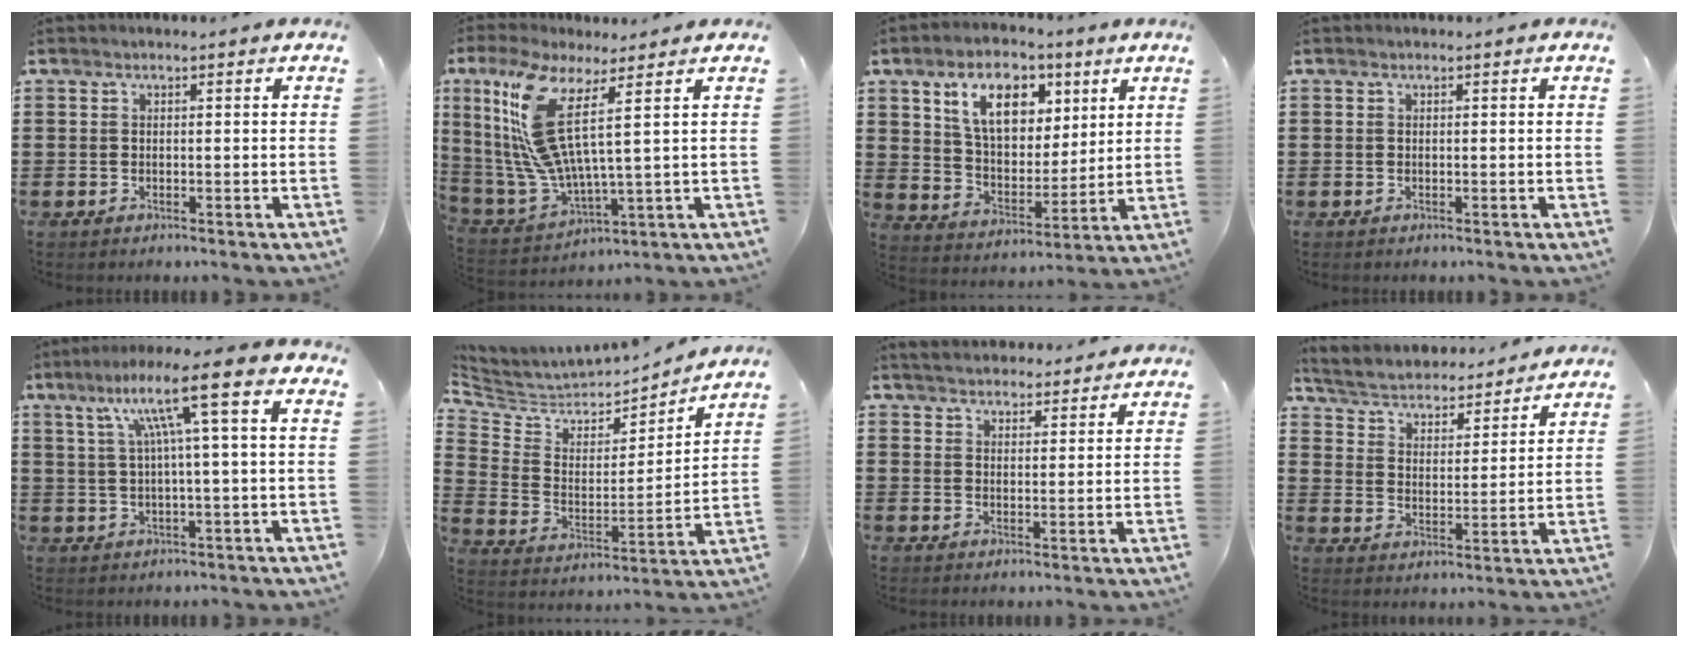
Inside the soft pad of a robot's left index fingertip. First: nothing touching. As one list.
[{"total": 12.9, "force": [5.9, 2.9, 11.1], "torque": [-0.271, -0.032, 0.095]}, {"total": 10.3, "force": [5.7, 6.2, 6.0], "torque": [-0.116, 0.002, 0.097]}, {"total": 0.0}, {"total": 10.4, "force": [3.2, 0.7, 9.8], "torque": [-0.193, 0.002, 0.046]}, {"total": 4.9, "force": [4.5, 2.0, 0.3], "torque": [-0.041, -0.040, 0.073]}, {"total": 3.5, "force": [3.4, 0.5, 0.2], "torque": [-0.016, -0.010, 0.064]}, {"total": 3.8, "force": [3.7, 0.6, 0.5], "torque": [-0.032, -0.030, 0.057]}]